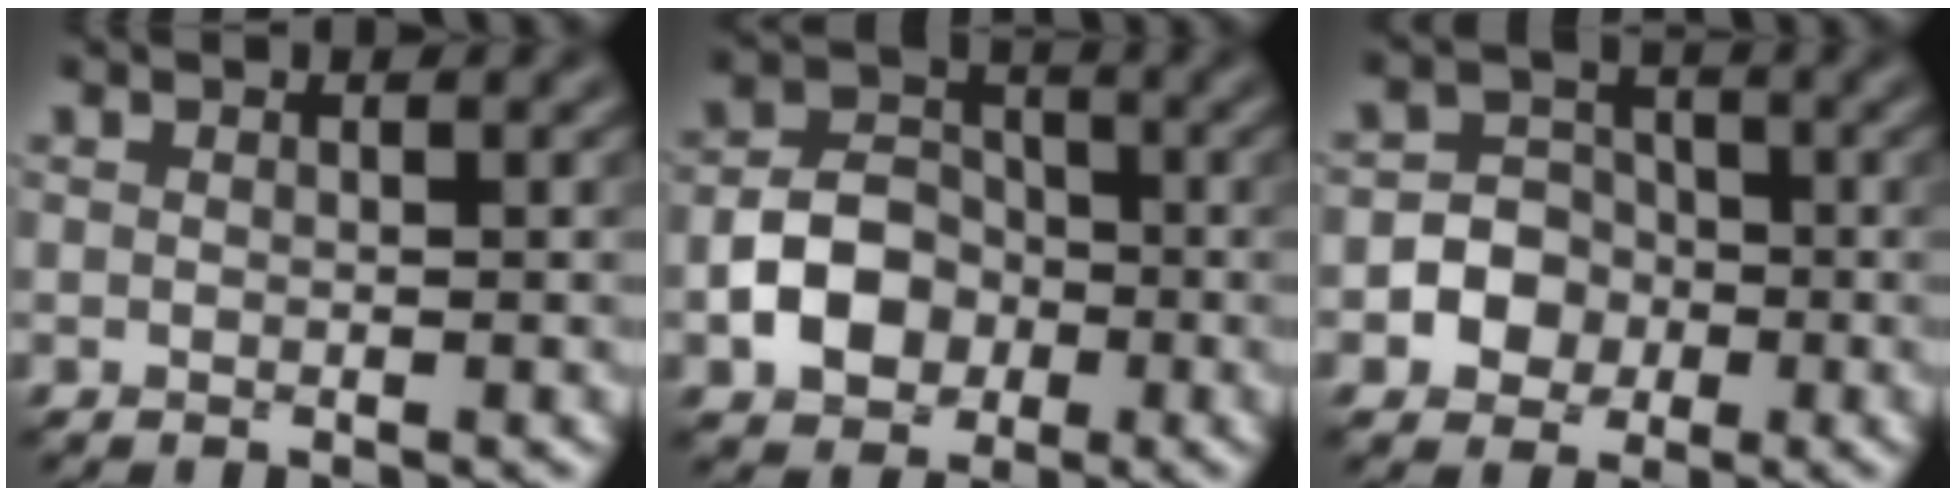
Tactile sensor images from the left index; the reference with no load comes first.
{"total": 5.1, "force": [-1.9, 3.9, 2.7], "torque": [-0.046, 0.003, -0.039]}
{"total": 4.6, "force": [-1.6, 4.2, 1.2], "torque": [0.000, 0.014, -0.047]}